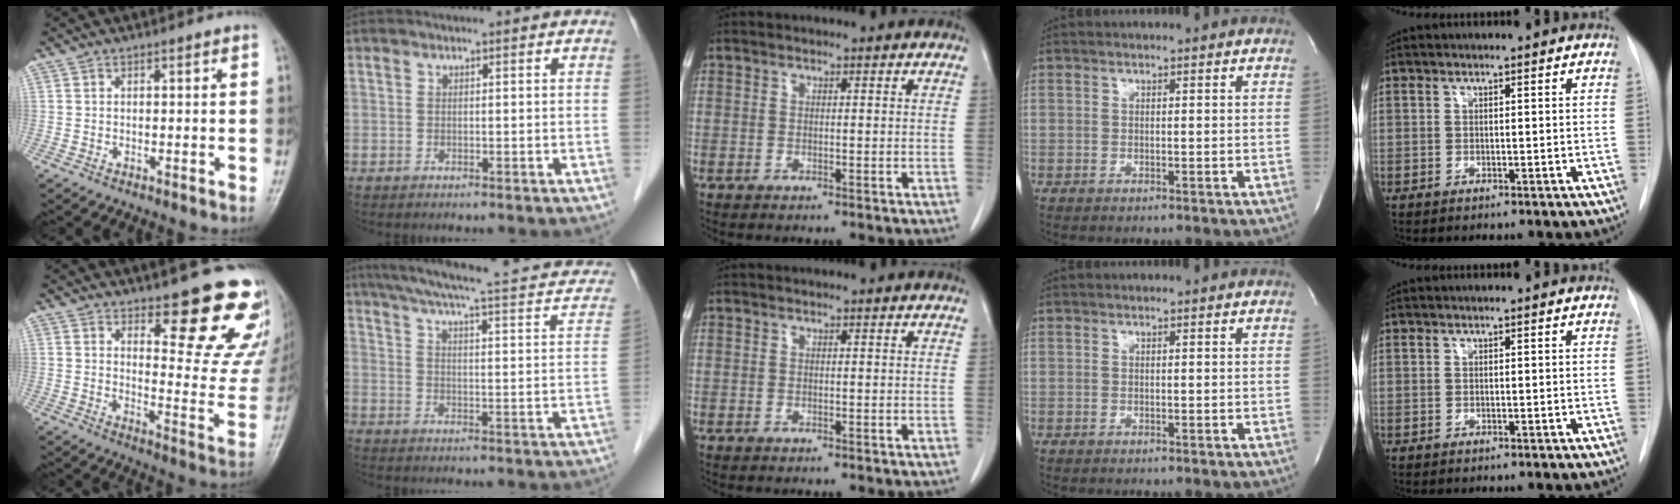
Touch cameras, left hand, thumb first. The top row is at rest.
{"thumb": {"total": 18.0, "force": [12.8, 5.8, 11.2], "torque": [-0.090, -0.102, 0.158]}, "index": {"total": 21.0, "force": [15.8, 4.4, 13.1], "torque": [-0.194, 0.024, 0.188]}}